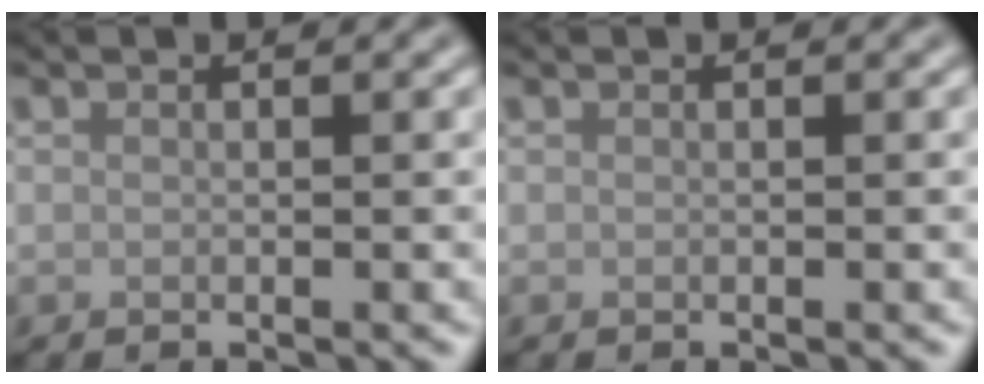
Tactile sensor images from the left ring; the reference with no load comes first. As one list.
[{"total": 0.0}]